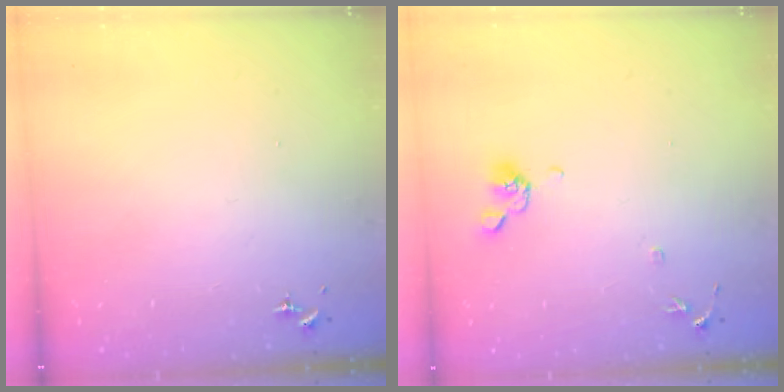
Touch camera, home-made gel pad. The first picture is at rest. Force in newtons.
{"total": 8.3, "press": 8.2, "slide": 1.6}